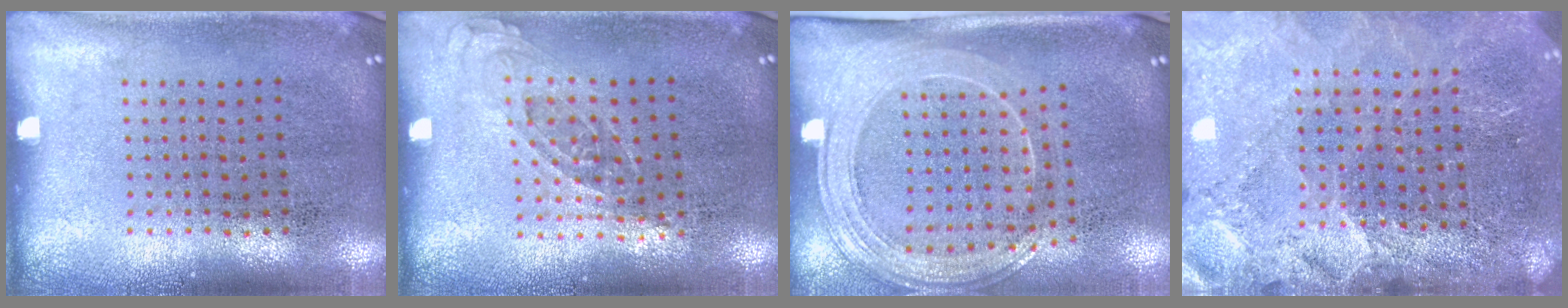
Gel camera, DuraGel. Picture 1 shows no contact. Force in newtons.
{"total": 0.7, "press": 0.7, "slide": 0.3}
{"total": 2.1, "press": 1.9, "slide": 1.0}
{"total": 3.5, "press": 3.1, "slide": 1.5}